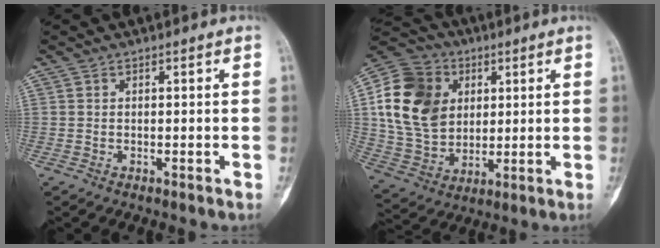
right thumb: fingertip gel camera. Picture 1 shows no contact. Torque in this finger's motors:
{"motor_torque": [-0.49, 1.80, 1.21, 0.18, 0.51]}